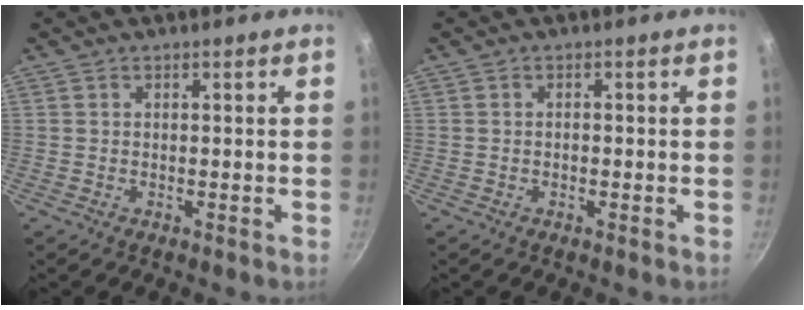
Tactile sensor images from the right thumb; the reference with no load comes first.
{"total": 0.7, "force": [-0.2, 0.4, 0.5], "torque": [-0.009, 0.003, -0.003]}